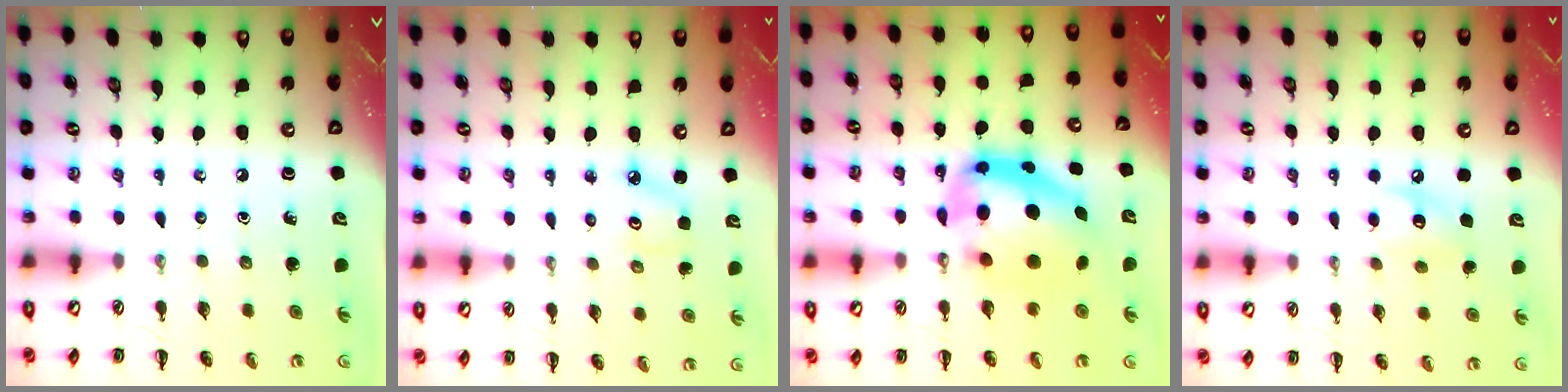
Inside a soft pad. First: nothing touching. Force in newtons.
{"total": 3.2, "press": 3.2, "slide": 0.5}
{"total": 12.8, "press": 12.4, "slide": 3.1}
{"total": 8.4, "press": 8.4, "slide": 1.0}